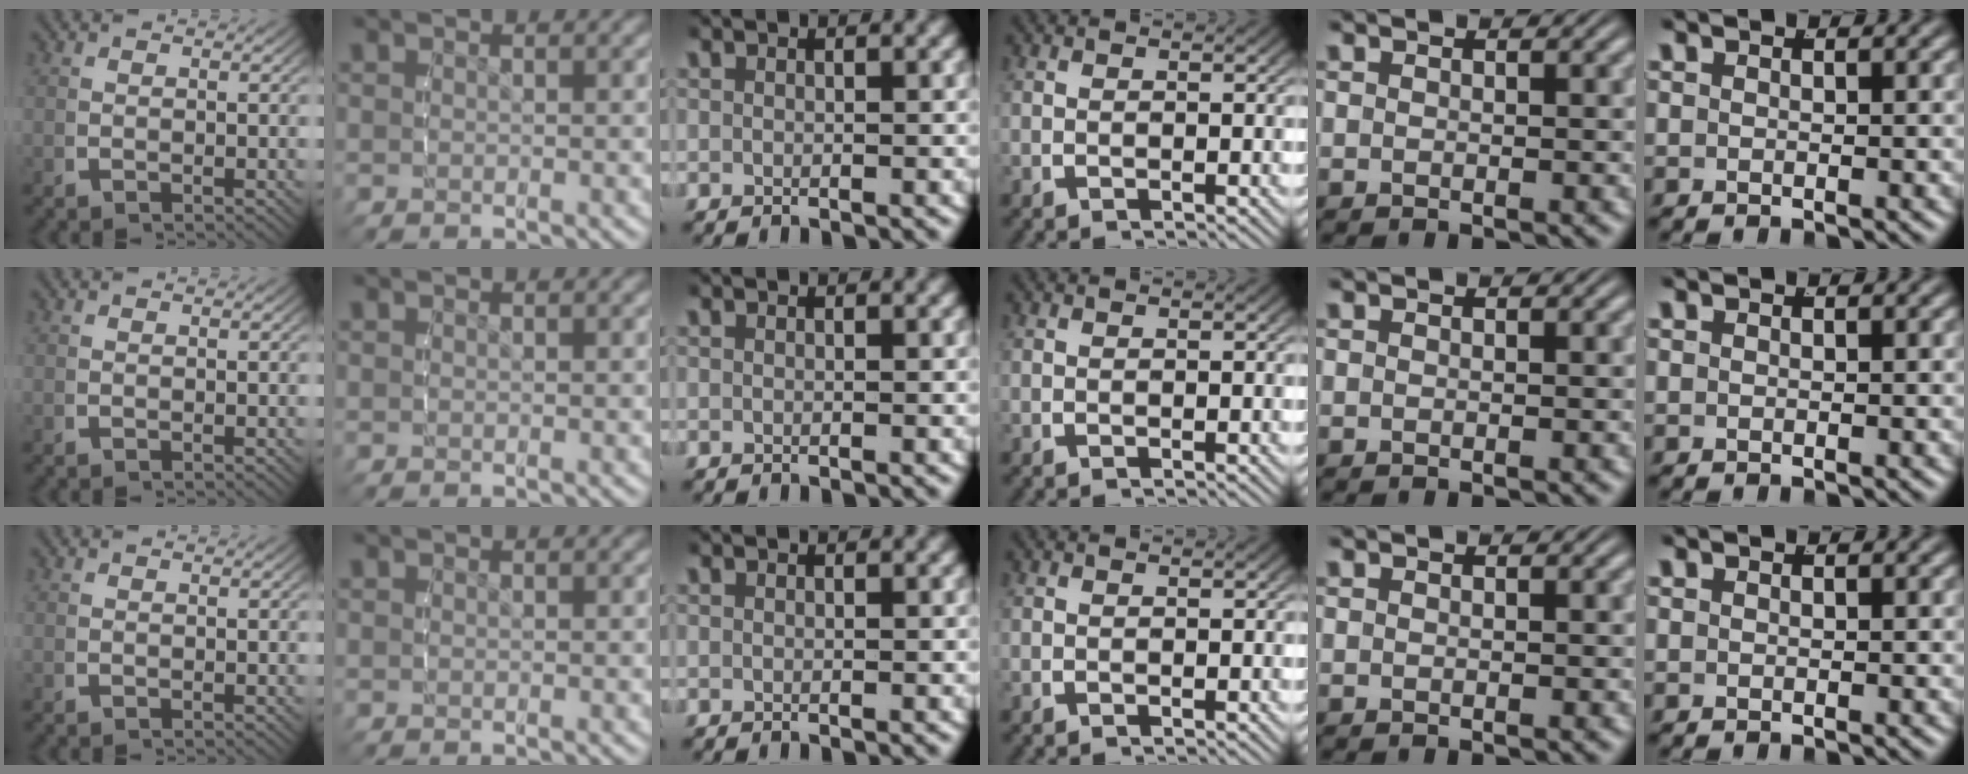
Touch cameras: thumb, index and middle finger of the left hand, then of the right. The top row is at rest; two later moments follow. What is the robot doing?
{"motion": "lift_and_place", "object": "cubes"}